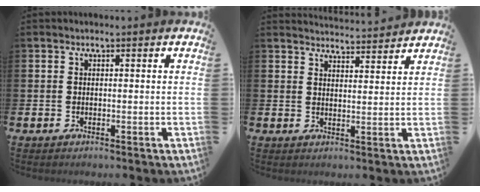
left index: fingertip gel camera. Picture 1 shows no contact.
{"total": 3.8, "force": [3.8, 0.1, -0.1], "torque": [-0.001, -0.029, 0.068]}